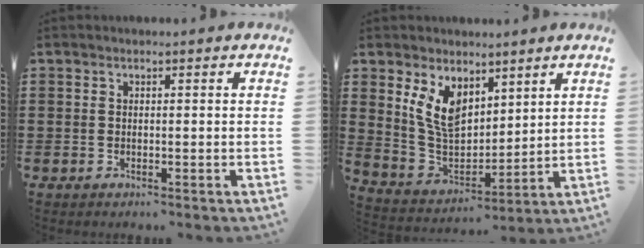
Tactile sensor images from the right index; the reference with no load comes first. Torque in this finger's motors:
{"motor_torque": [0.58, 0.26, 0.61, 0.09]}